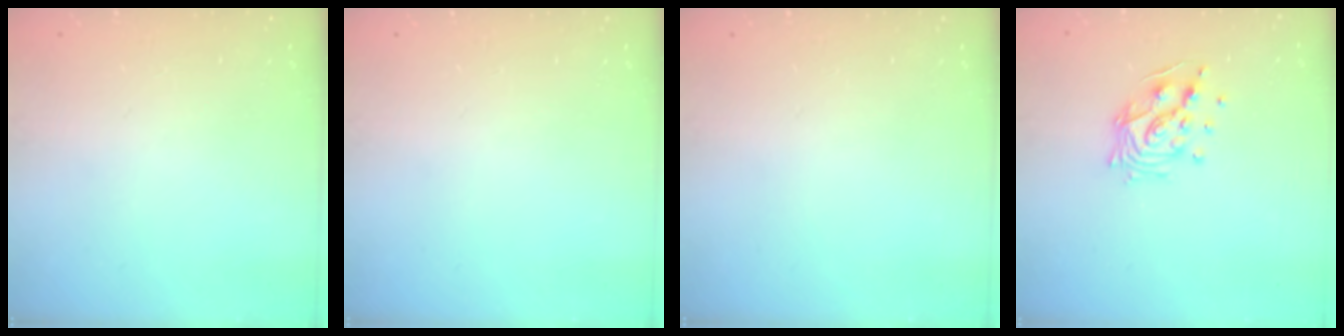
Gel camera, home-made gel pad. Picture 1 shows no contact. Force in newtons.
{"total": 0.0}
{"total": 0.0}
{"total": 12.0, "press": 11.9, "slide": 1.2}